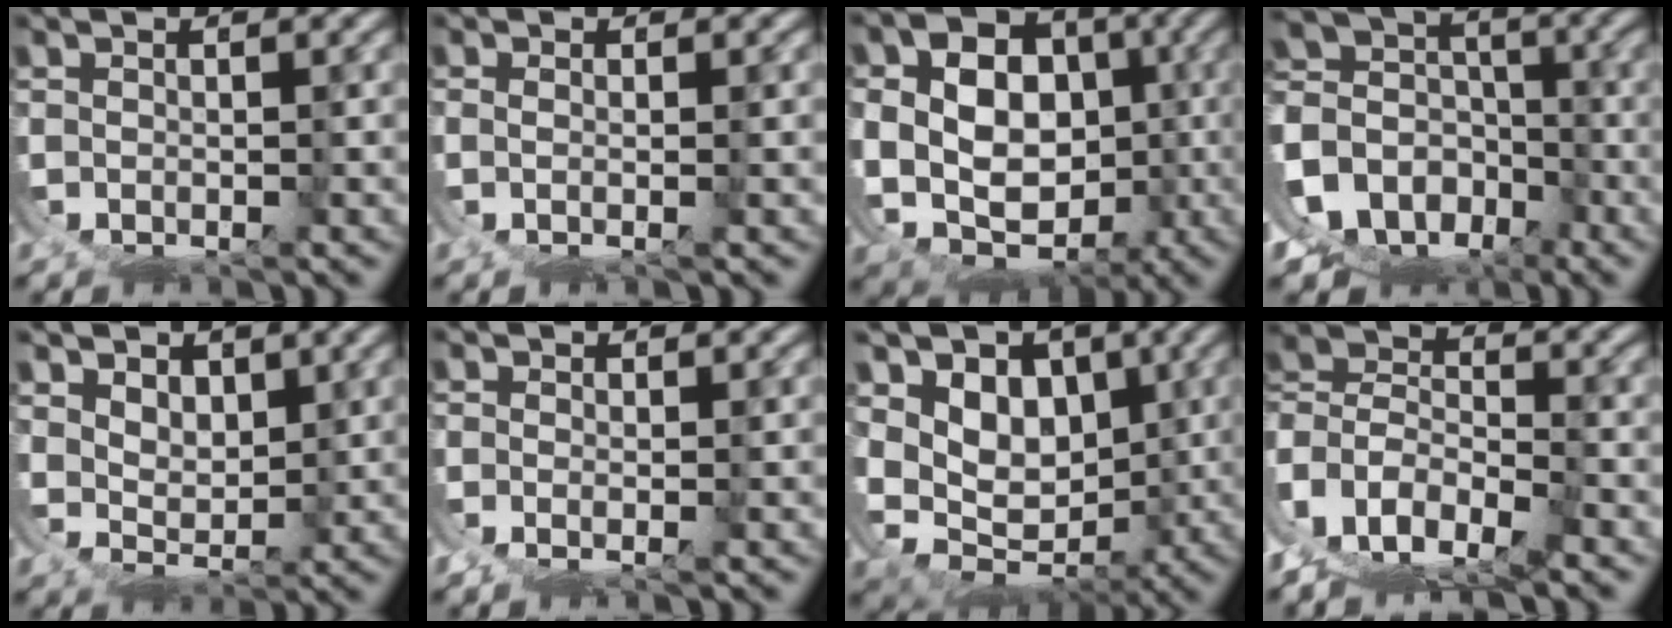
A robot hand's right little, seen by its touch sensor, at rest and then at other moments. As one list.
[{"total": 1.9, "force": [0.8, -1.1, 1.3], "torque": [-0.019, 0.004, 0.011]}, {"total": 13.4, "force": [0.3, 11.4, 7.0], "torque": [-0.169, -0.055, 0.018]}, {"total": 12.9, "force": [-2.1, 11.9, 4.6], "torque": [-0.095, -0.041, -0.043]}, {"total": 3.4, "force": [3.2, 1.0, 0.2], "torque": [-0.012, -0.007, 0.053]}, {"total": 1.6, "force": [0.5, -1.1, 1.0], "torque": [-0.018, -0.004, 0.011]}, {"total": 8.6, "force": [1.8, 7.1, 4.4], "torque": [-0.102, -0.027, 0.035]}, {"total": 9.3, "force": [0.1, 7.9, 5.0], "torque": [-0.121, -0.028, -0.005]}]